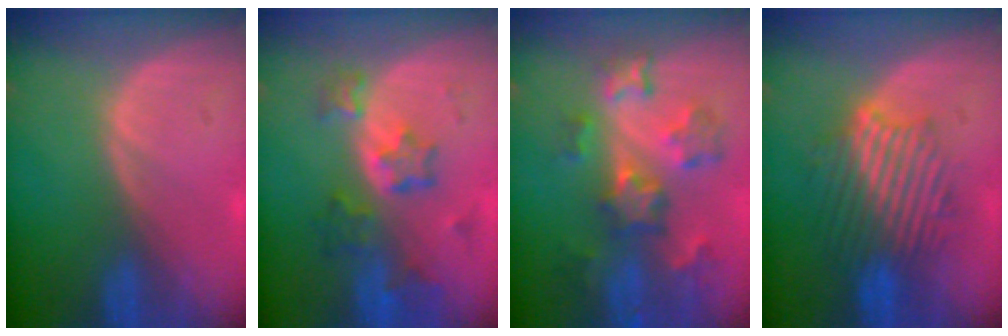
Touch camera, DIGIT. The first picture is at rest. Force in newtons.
{"total": 7.2, "press": 6.4, "slide": 3.1}
{"total": 9.0, "press": 7.9, "slide": 4.3}
{"total": 8.9, "press": 8.6, "slide": 2.4}